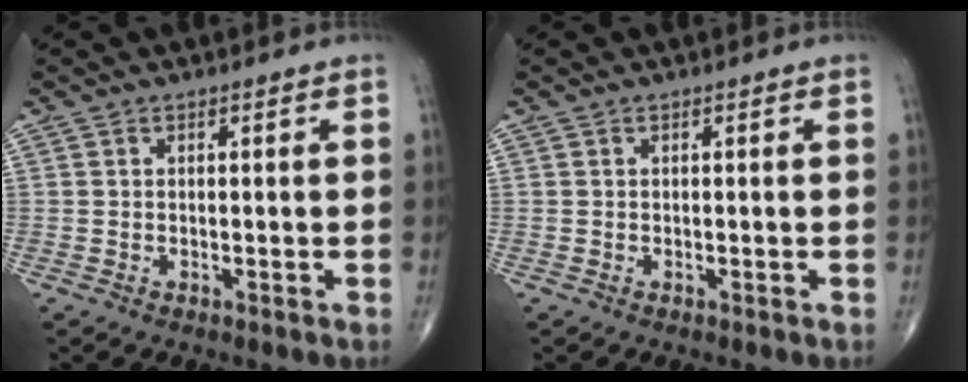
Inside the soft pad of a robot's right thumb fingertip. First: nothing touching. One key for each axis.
{"total": 0.0}